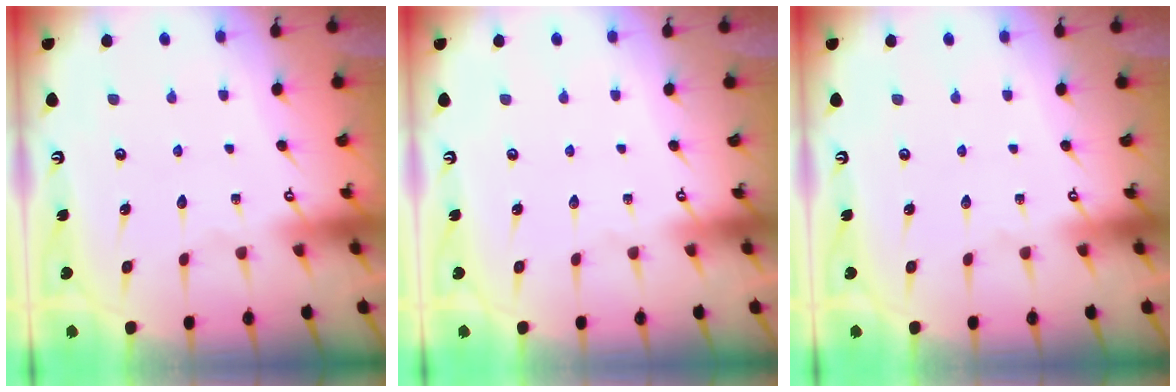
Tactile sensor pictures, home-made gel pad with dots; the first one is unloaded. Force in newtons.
{"total": 0.0}
{"total": 0.0}